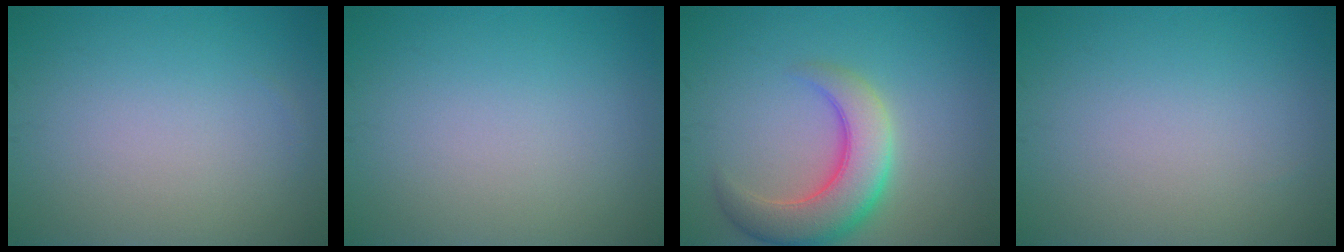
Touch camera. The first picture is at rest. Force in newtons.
{"total": 0.0}
{"total": 6.5, "press": 6.5, "slide": 0.3}
{"total": 0.0}